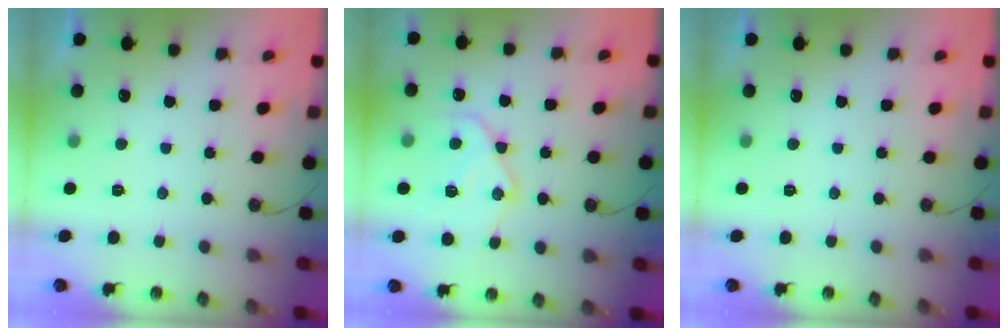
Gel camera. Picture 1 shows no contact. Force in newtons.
{"total": 14.8, "press": 14.7, "slide": 1.4}
{"total": 0.0}